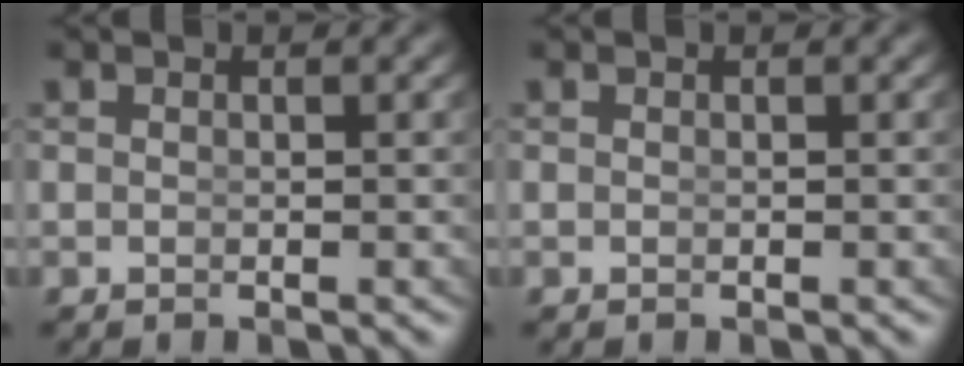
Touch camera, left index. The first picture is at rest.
{"total": 0.0}